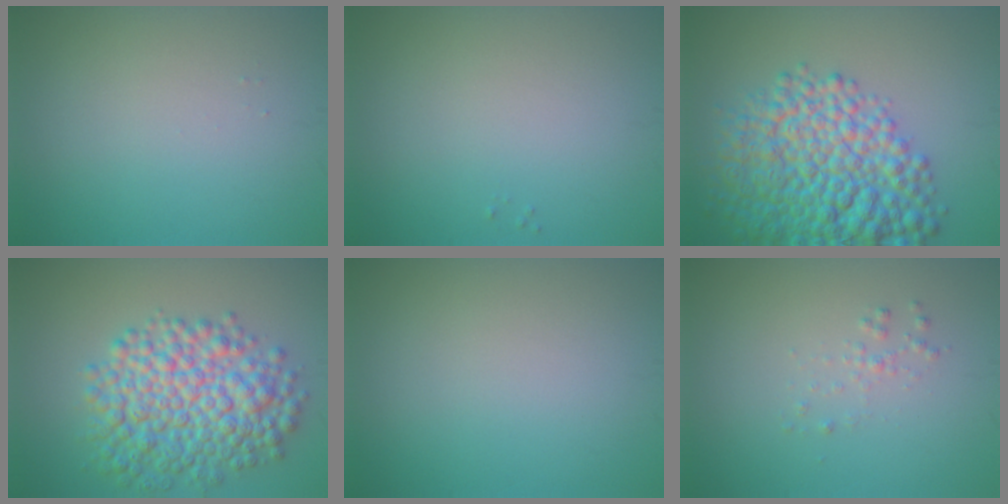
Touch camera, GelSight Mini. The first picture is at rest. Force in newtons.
{"total": 0.0}
{"total": 11.3, "press": 11.2, "slide": 0.4}
{"total": 8.5, "press": 8.5, "slide": 0.1}
{"total": 0.0}
{"total": 0.9, "press": 0.9, "slide": 0.0}